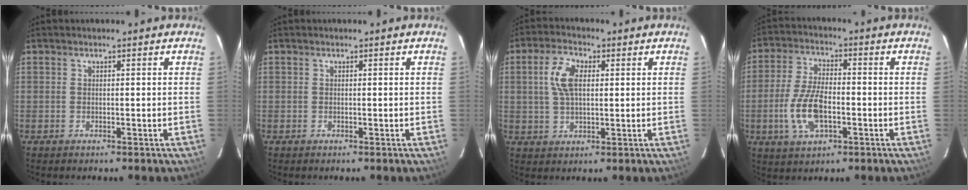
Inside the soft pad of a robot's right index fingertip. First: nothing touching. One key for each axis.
{"total": 0.0}
{"total": 7.2, "fx": 1.1, "fy": 1.7, "fz": 6.9, "tx": -0.148, "ty": 0.008, "tz": 0.025}
{"total": 10.5, "fx": -2.8, "fy": 4.9, "fz": 8.9, "tx": -0.190, "ty": -0.001, "tz": -0.050}